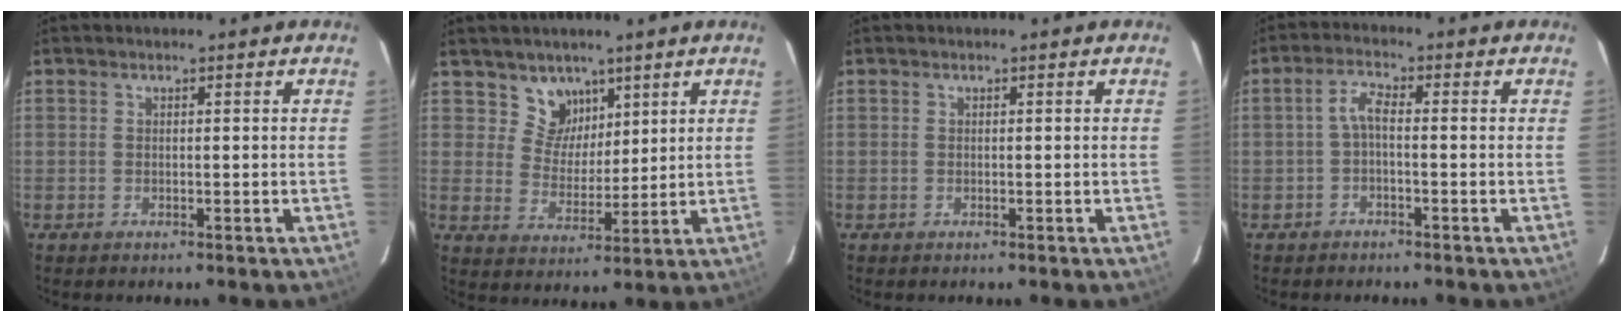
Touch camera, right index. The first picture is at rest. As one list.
[{"total": 6.4, "force": [4.4, 4.7, 0.7], "torque": [-0.001, -0.003, 0.083]}, {"total": 0.0}, {"total": 3.0, "force": [-1.1, 1.0, 2.6], "torque": [-0.060, 0.012, -0.025]}]